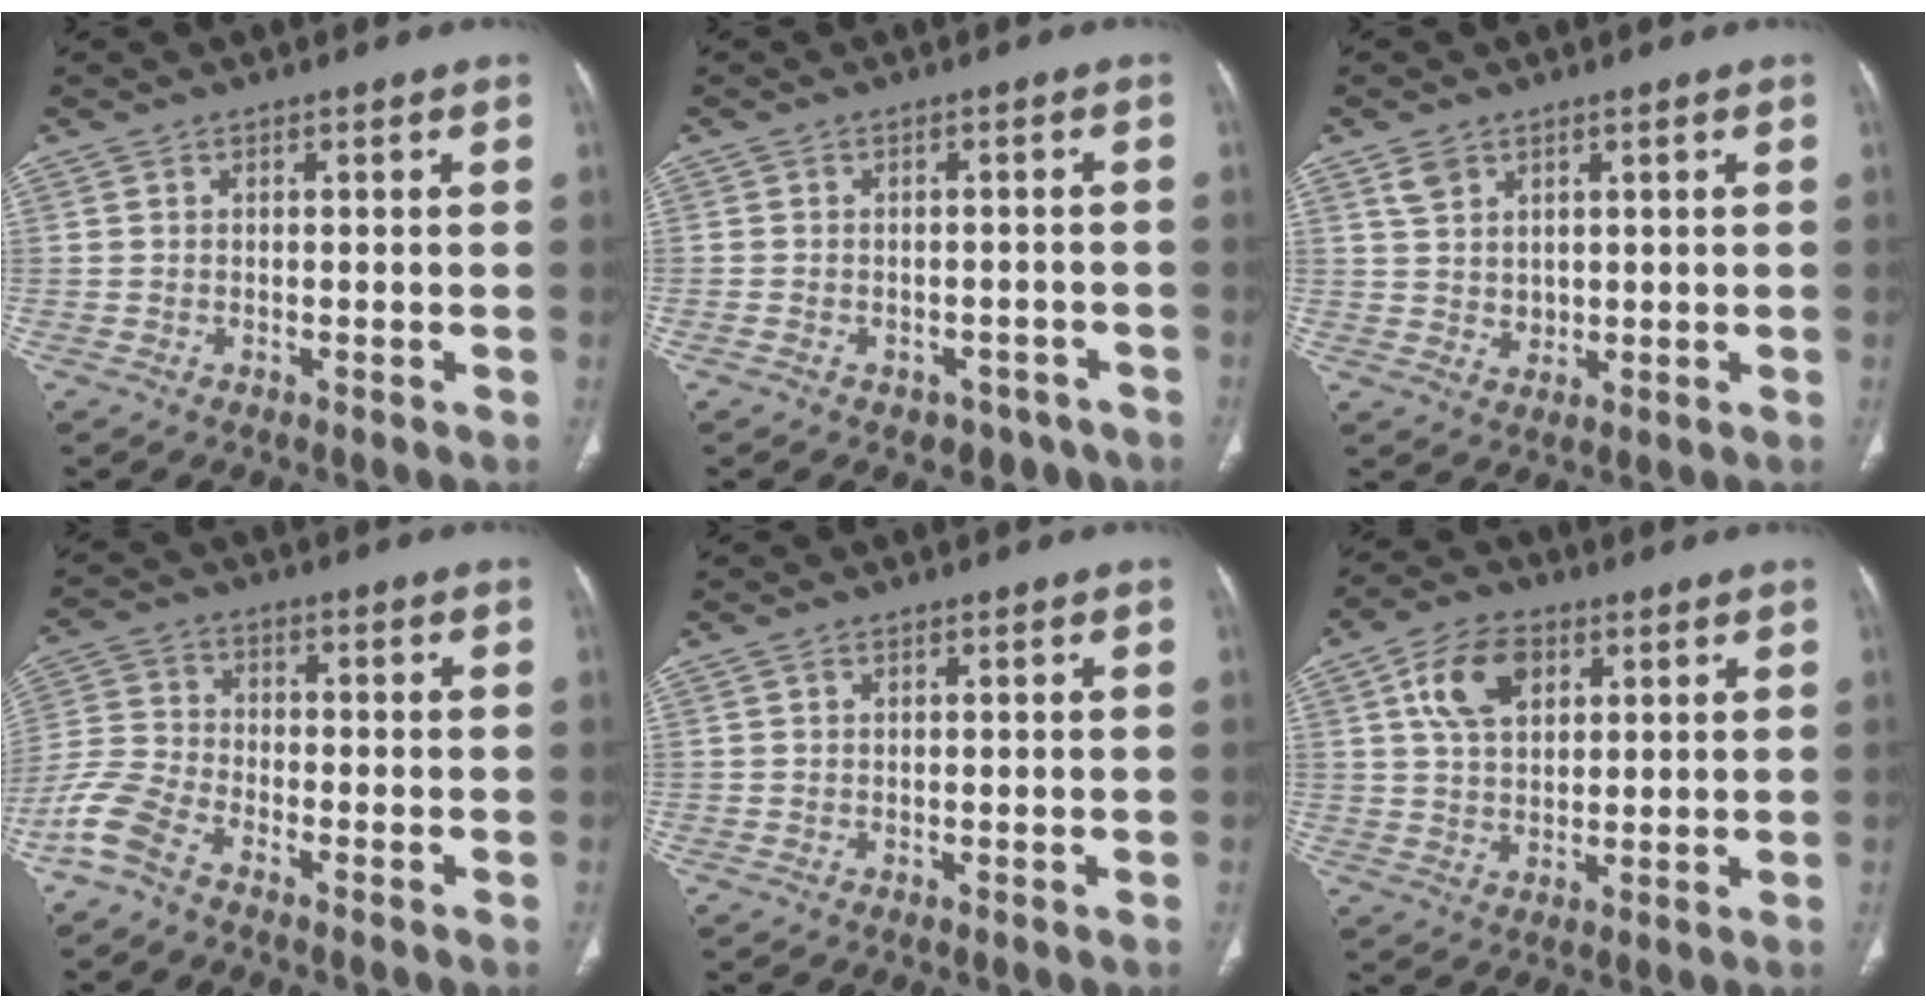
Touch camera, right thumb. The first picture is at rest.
{"total": 5.3, "force": [-3.5, 3.6, 1.5], "torque": [-0.003, 0.034, -0.038]}
{"total": 4.1, "force": [2.4, 3.0, 1.6], "torque": [-0.020, -0.016, 0.056]}
{"total": 7.5, "force": [-5.3, 3.2, 4.3], "torque": [-0.106, 0.016, -0.121]}
{"total": 0.6, "force": [0.4, 0.3, 0.3], "torque": [-0.008, 0.003, 0.009]}
{"total": 9.9, "force": [3.9, 6.4, 6.5], "torque": [-0.100, -0.006, 0.068]}